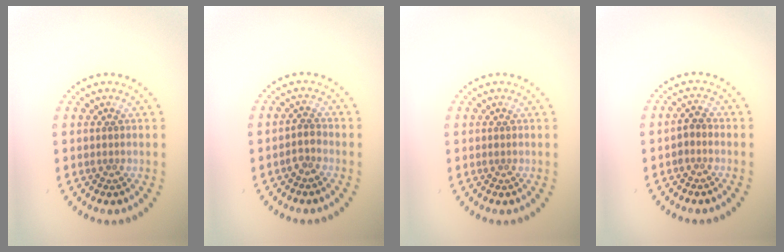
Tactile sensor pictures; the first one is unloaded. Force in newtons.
{"total": 1.3, "press": 1.0, "slide": 0.7}
{"total": 0.0}
{"total": 1.1, "press": 0.9, "slide": 0.6}